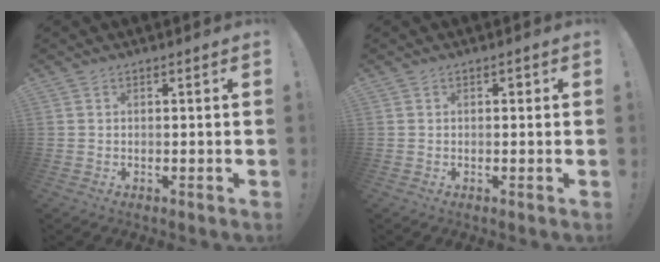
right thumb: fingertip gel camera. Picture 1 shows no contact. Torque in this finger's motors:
{"motor_torque": [0.12, 0.03, 0.20, 0.23, -0.01]}